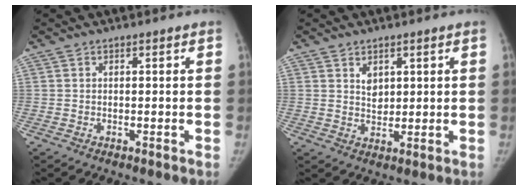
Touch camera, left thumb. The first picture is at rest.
{"total": 3.3, "force": [1.6, 2.3, 1.7], "torque": [-0.013, -0.015, 0.034]}